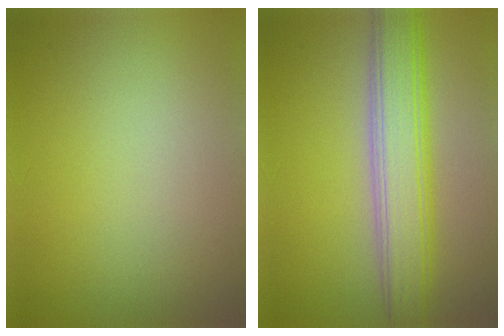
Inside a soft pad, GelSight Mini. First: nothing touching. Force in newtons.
{"total": 6.5, "press": 6.5, "slide": 0.4}